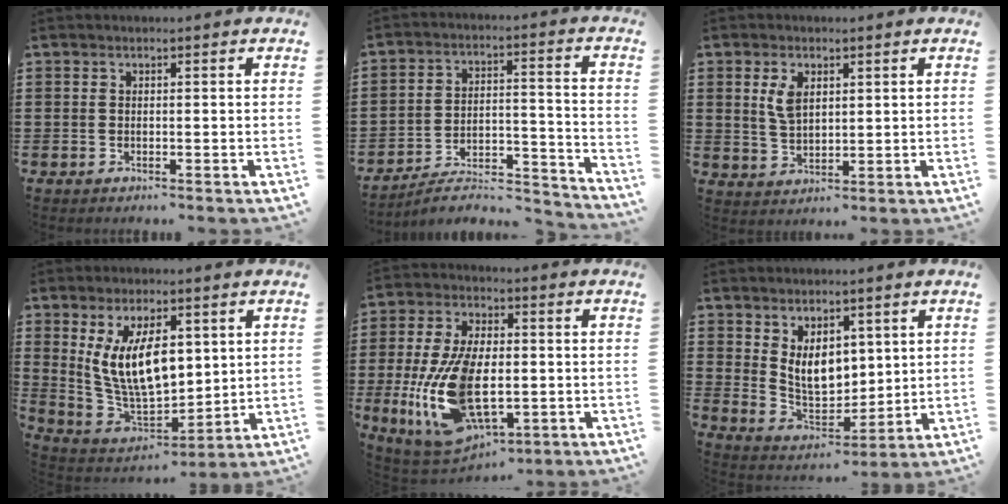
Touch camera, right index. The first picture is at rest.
{"total": 5.1, "force": [-4.6, 1.1, 1.7], "torque": [-0.035, -0.005, -0.094]}
{"total": 4.4, "force": [1.6, 2.4, 3.2], "torque": [-0.073, 0.009, 0.028]}
{"total": 11.1, "force": [2.9, 5.2, 9.3], "torque": [-0.197, -0.001, 0.051]}
{"total": 16.4, "force": [-2.6, 8.6, 13.7], "torque": [-0.303, -0.012, -0.044]}
{"total": 7.0, "force": [2.7, 4.8, 4.4], "torque": [-0.084, -0.004, 0.052]}